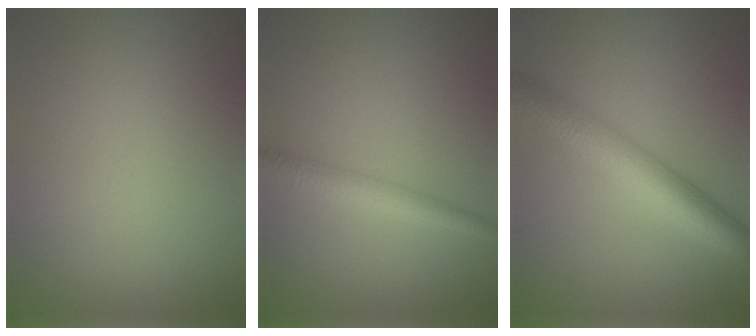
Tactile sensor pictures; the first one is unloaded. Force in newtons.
{"total": 2.6, "press": 2.6, "slide": 0.1}
{"total": 7.0, "press": 7.0, "slide": 0.3}